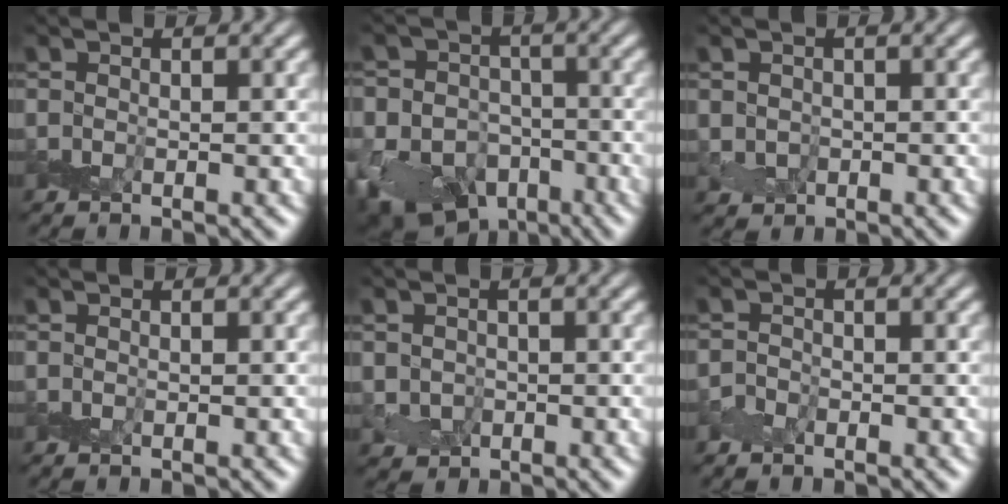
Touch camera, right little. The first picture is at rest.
{"total": 15.1, "force": [-9.1, 11.0, 4.9], "torque": [-0.093, -0.055, -0.157]}
{"total": 1.3, "force": [-0.1, 1.3, 0.2], "torque": [0.002, -0.001, 0.000]}
{"total": 0.0}
{"total": 1.8, "force": [-0.2, 1.7, 0.4], "torque": [0.003, -0.001, -0.001]}
{"total": 0.9, "force": [-0.6, 0.7, 0.0], "torque": [0.000, 0.005, -0.012]}